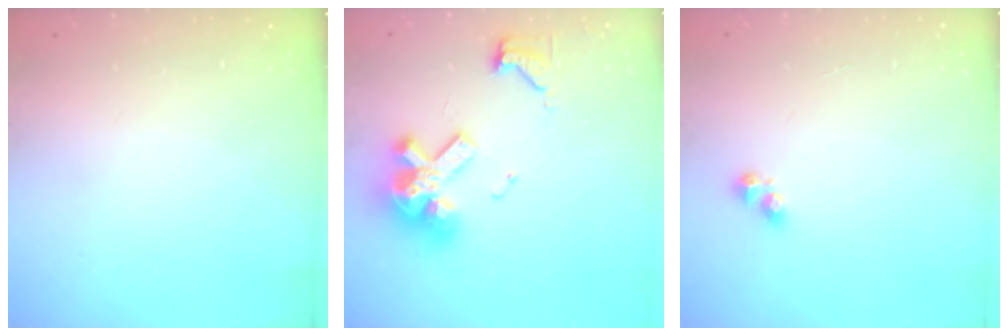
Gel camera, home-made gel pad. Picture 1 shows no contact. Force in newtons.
{"total": 14.8, "press": 14.7, "slide": 1.8}
{"total": 4.1, "press": 4.1, "slide": 0.6}